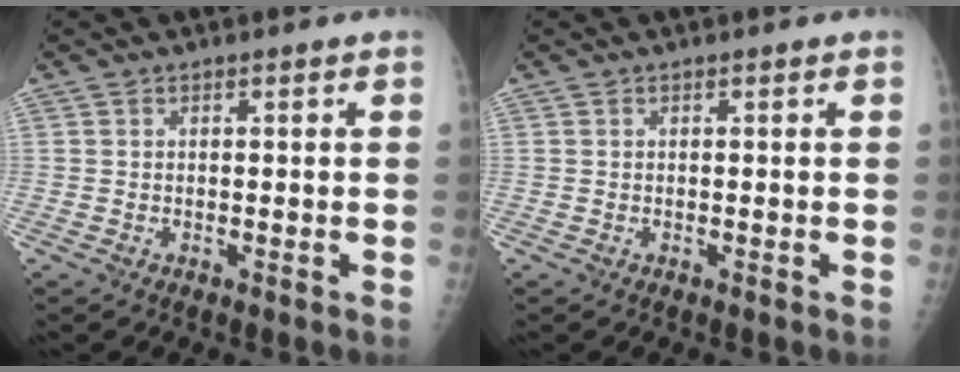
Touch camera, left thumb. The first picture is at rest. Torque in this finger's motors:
{"motor_torque": [0.00, 0.00, 0.00, 0.00, 0.00]}